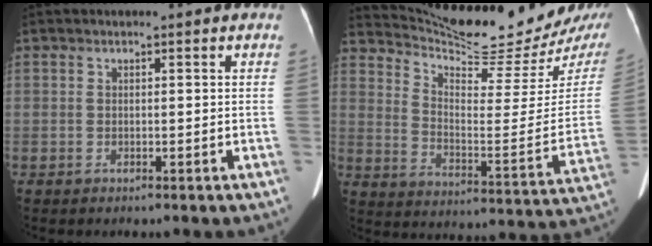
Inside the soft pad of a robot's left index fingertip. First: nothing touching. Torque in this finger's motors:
{"motor_torque": [0.75, -1.39, 0.00, -0.01]}